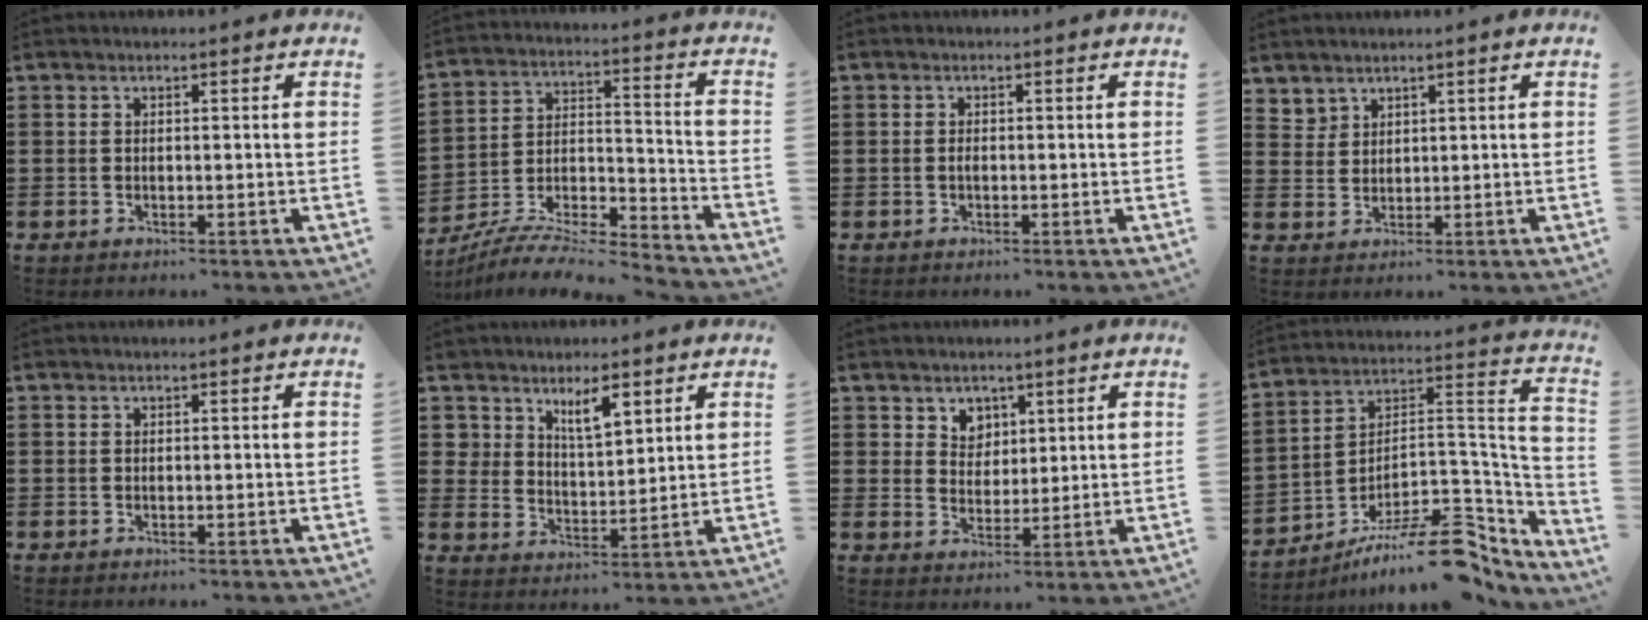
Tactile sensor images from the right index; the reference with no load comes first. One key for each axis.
{"total": 8.3, "fx": -7.7, "fy": 1.0, "fz": 2.9, "tx": -0.051, "ty": 0.006, "tz": -0.153}
{"total": 0.6, "fx": -0.1, "fy": 0.3, "fz": 0.5, "tx": -0.013, "ty": -0.004, "tz": -0.002}
{"total": 2.6, "fx": 2.1, "fy": 1.4, "fz": -0.1, "tx": -0.007, "ty": 0.004, "tz": 0.044}
{"total": 0.0}
{"total": 5.8, "fx": 4.2, "fy": 2.8, "fz": 2.8, "tx": -0.055, "ty": -0.001, "tz": 0.074}
{"total": 4.1, "fx": 2.6, "fy": 3.1, "fz": 0.1, "tx": -0.020, "ty": 0.009, "tz": 0.048}
{"total": 12.7, "fx": -8.9, "fy": 4.2, "fz": 8.0, "tx": -0.106, "ty": 0.034, "tz": -0.155}